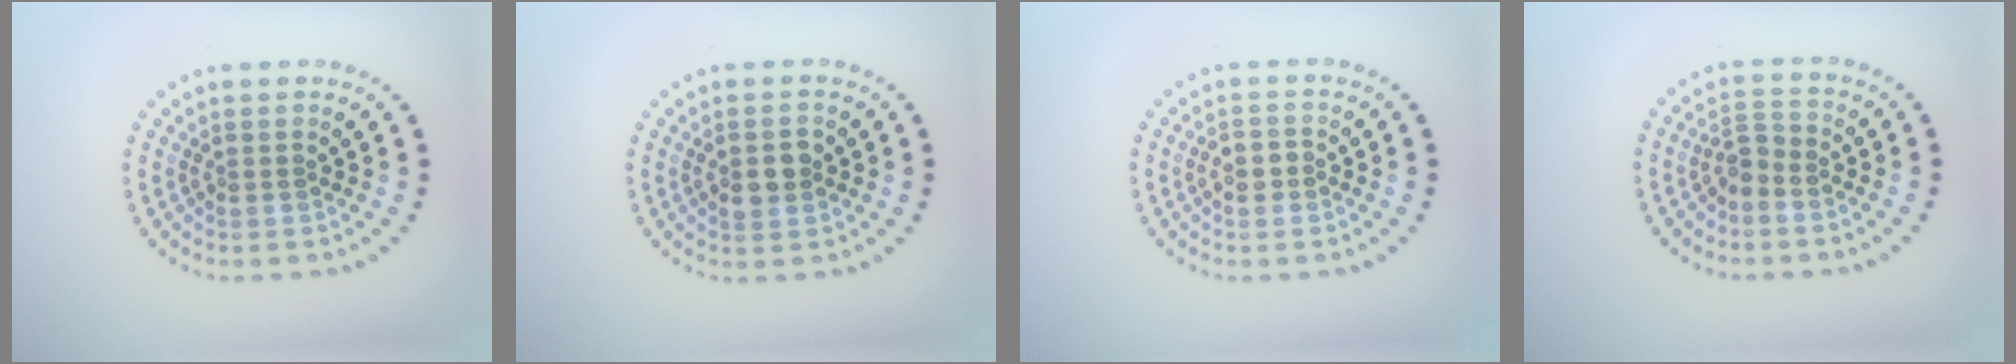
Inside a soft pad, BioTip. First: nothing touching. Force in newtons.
{"total": 2.5, "press": 2.5, "slide": 0.2}
{"total": 1.6, "press": 1.5, "slide": 0.6}
{"total": 1.9, "press": 1.6, "slide": 1.1}